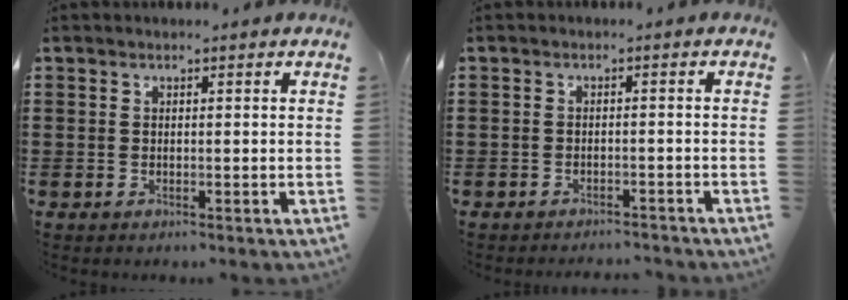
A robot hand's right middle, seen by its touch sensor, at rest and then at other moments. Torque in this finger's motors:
{"motor_torque": [0.80, -0.74, 0.06, 0.11]}